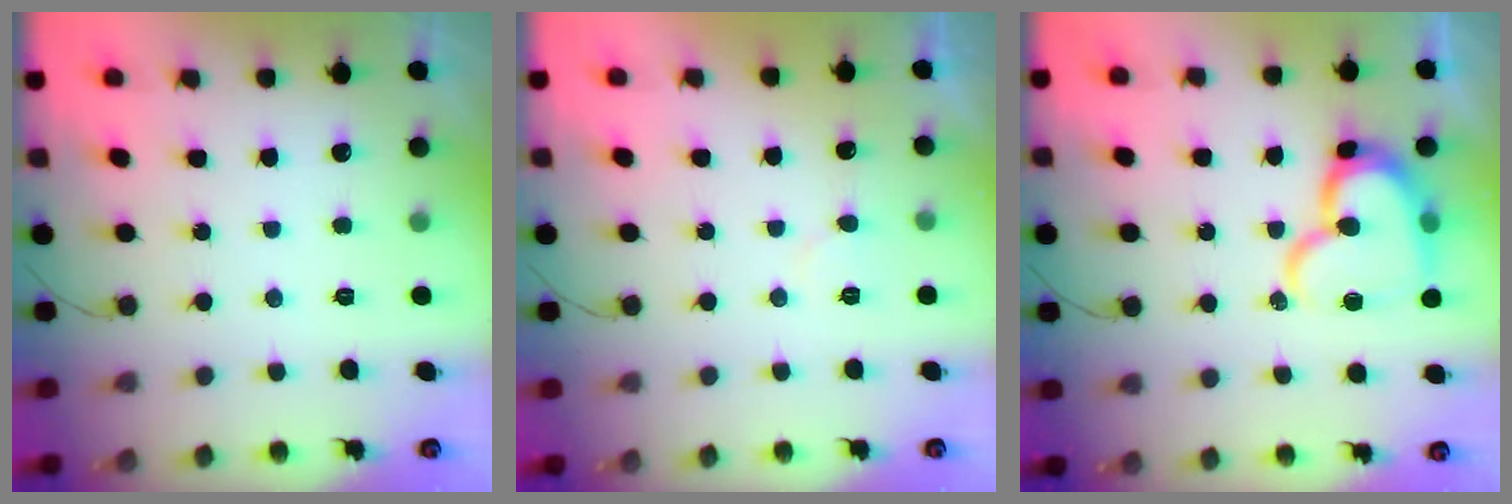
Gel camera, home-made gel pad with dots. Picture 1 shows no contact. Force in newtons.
{"total": 3.9, "press": 3.9, "slide": 0.4}
{"total": 17.0, "press": 17.0, "slide": 1.4}